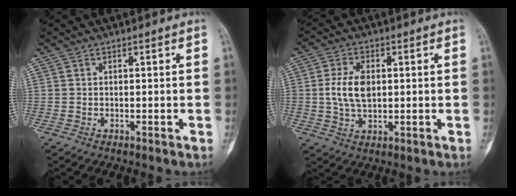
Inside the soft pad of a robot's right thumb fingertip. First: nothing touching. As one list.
[{"total": 7.4, "force": [0.6, 4.4, 5.9], "torque": [-0.113, 0.002, 0.012]}]